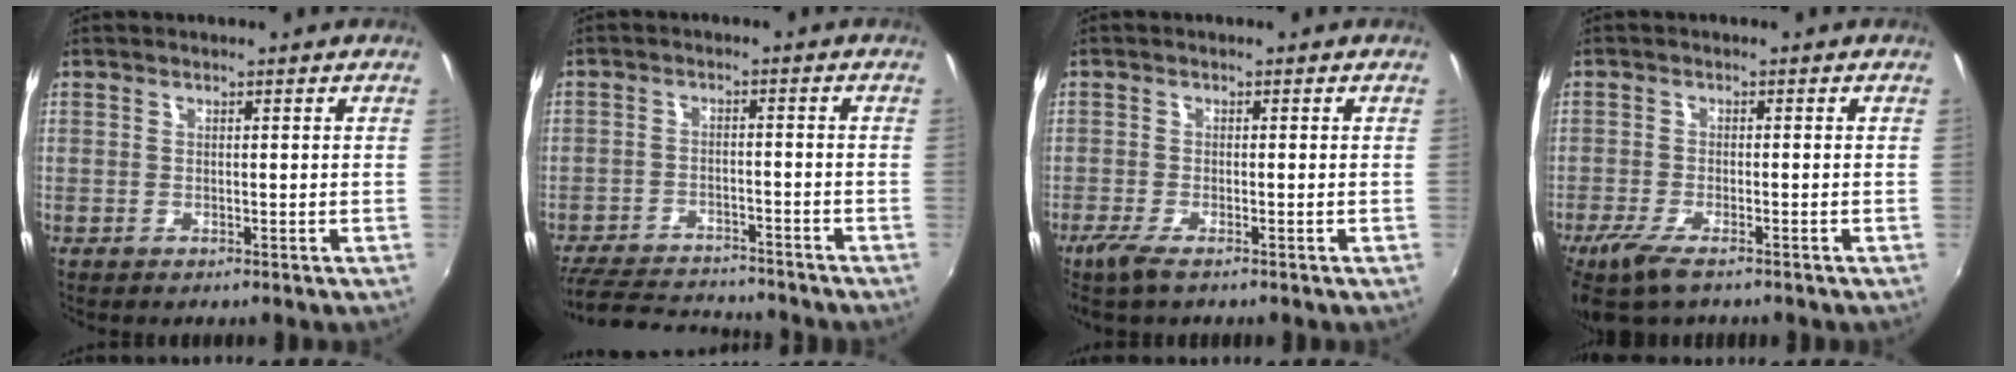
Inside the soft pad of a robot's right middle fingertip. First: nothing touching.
{"total": 14.2, "force": [-12.6, 4.3, 4.8], "torque": [-0.122, 0.000, -0.192]}
{"total": 4.0, "force": [-2.7, 0.5, 2.9], "torque": [-0.067, -0.015, -0.052]}
{"total": 6.3, "force": [-4.5, 1.6, 4.1], "torque": [-0.104, -0.023, -0.086]}